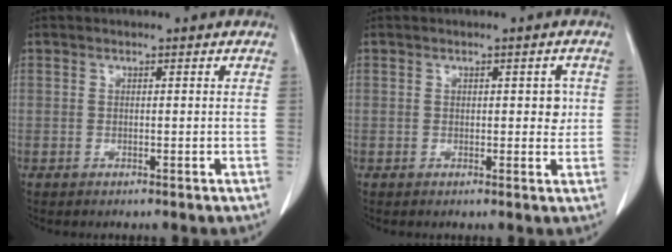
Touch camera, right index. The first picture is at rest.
{"total": 2.5, "force": [0.3, 1.3, 2.2], "torque": [-0.020, 0.005, 0.004]}